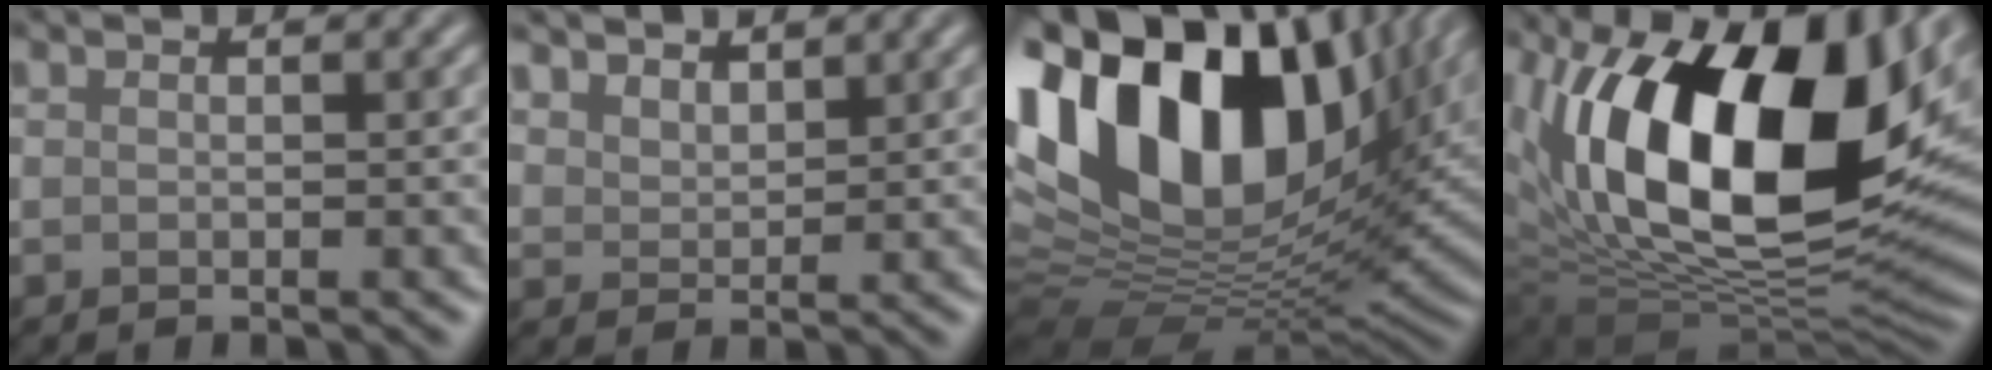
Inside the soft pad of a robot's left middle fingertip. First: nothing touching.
{"total": 3.8, "force": [3.6, 1.0, 0.5], "torque": [-0.025, 0.010, 0.078]}
{"total": 19.6, "force": [6.5, 11.2, 14.6], "torque": [-0.287, 0.019, 0.132]}
{"total": 18.5, "force": [5.7, 9.7, 14.8], "torque": [-0.260, 0.025, 0.103]}